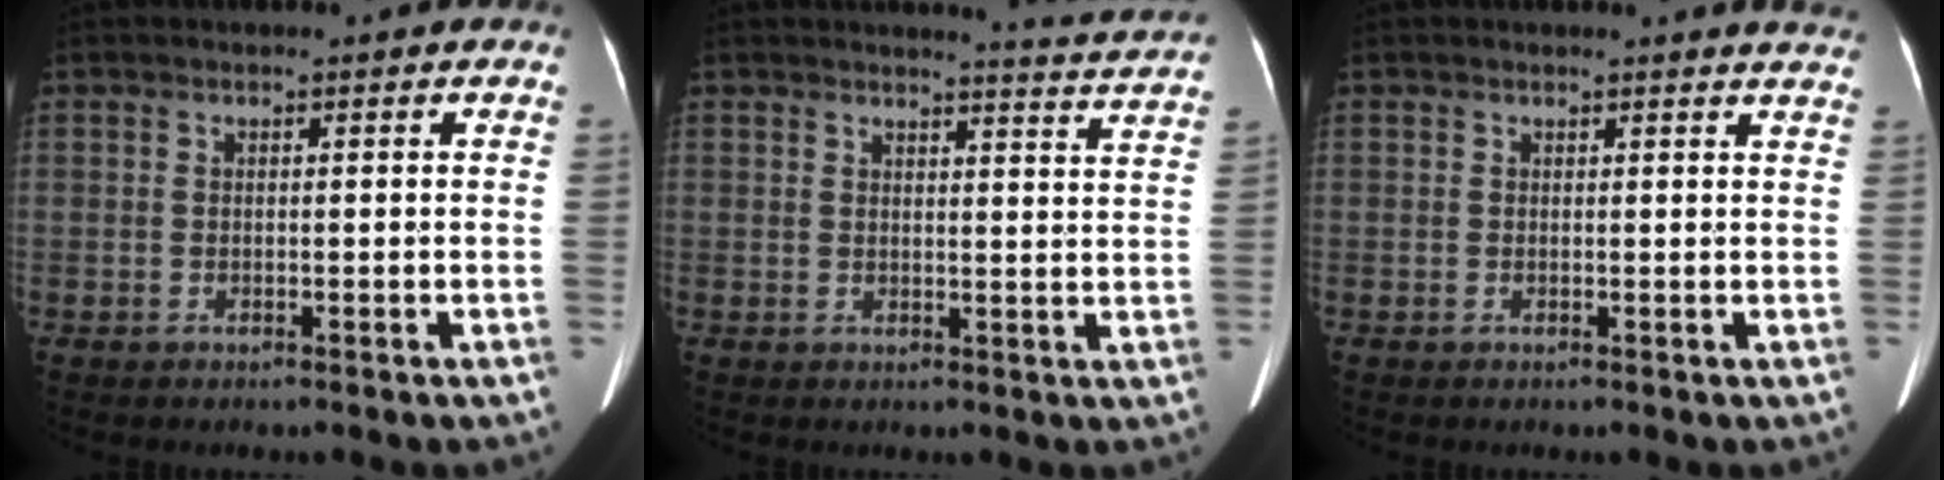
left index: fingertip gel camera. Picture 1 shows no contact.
{"total": 7.0, "force": [6.9, -1.3, 0.4], "torque": [-0.020, -0.042, 0.069]}
{"total": 4.5, "force": [4.4, 0.3, 0.8], "torque": [-0.007, -0.012, 0.023]}